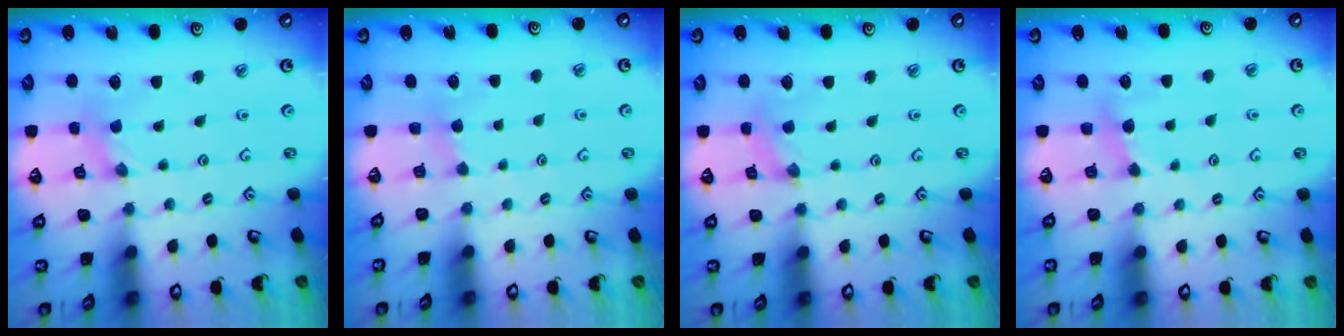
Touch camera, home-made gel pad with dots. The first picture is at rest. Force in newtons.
{"total": 3.2, "press": 3.2, "slide": 0.5}
{"total": 0.8, "press": 0.8, "slide": 0.3}
{"total": 2.8, "press": 2.8, "slide": 0.5}